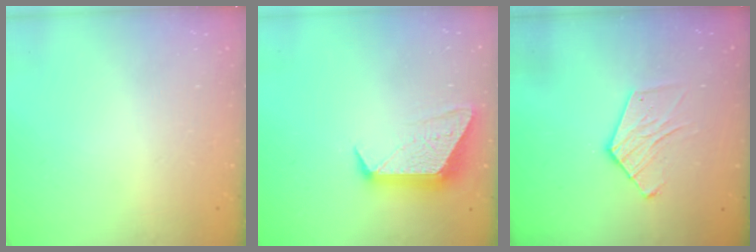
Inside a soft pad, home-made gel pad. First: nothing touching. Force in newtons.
{"total": 11.4, "press": 11.4, "slide": 0.9}
{"total": 8.8, "press": 8.8, "slide": 0.3}